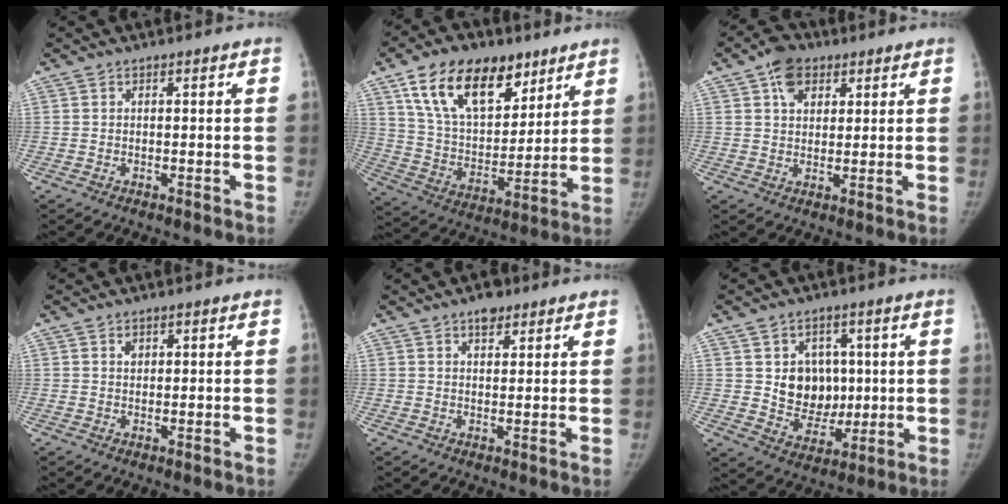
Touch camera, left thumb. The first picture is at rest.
{"total": 20.8, "force": [11.9, 12.0, 12.2], "torque": [-0.168, -0.036, 0.212]}
{"total": 6.9, "force": [3.3, 4.9, 3.6], "torque": [-0.034, -0.005, 0.052]}
{"total": 1.3, "force": [0.6, 1.0, 0.6], "torque": [0.000, -0.002, 0.009]}
{"total": 3.4, "force": [2.3, 2.0, 1.7], "torque": [-0.004, -0.009, 0.031]}
{"total": 10.2, "force": [1.6, 8.6, 5.2], "torque": [-0.025, -0.008, 0.039]}